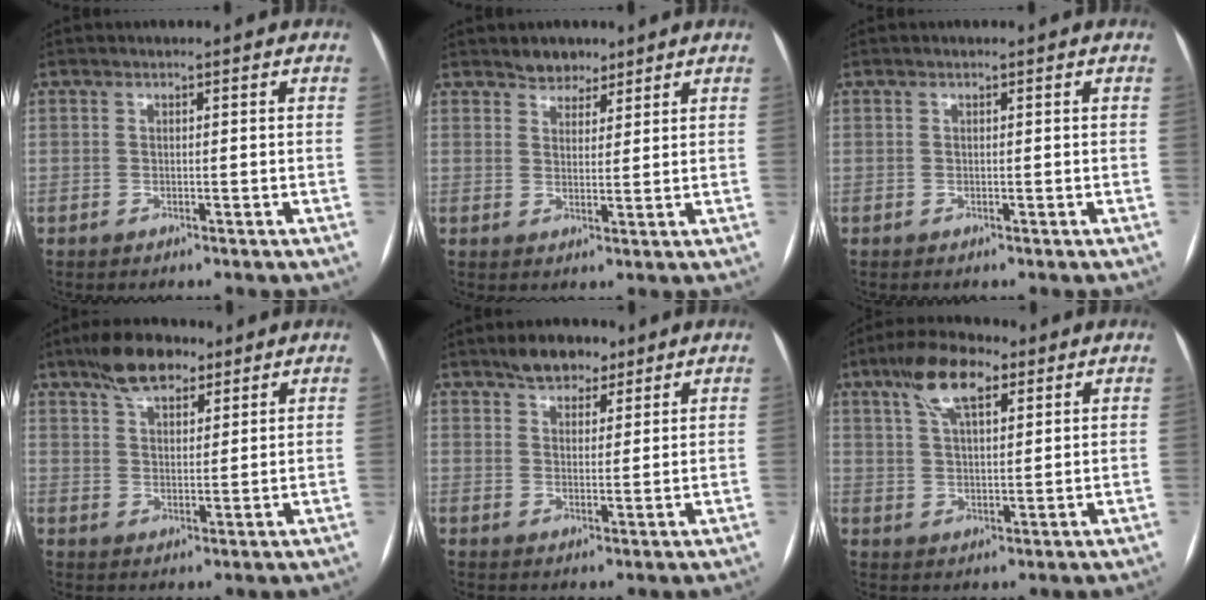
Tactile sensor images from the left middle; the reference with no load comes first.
{"total": 3.5, "force": [2.9, 1.9, 0.5], "torque": [-0.007, 0.003, 0.046]}
{"total": 0.0}
{"total": 7.9, "force": [5.7, 3.3, 4.4], "torque": [-0.082, 0.015, 0.101]}
{"total": 5.7, "force": [4.3, 2.9, 2.5], "torque": [-0.038, 0.010, 0.073]}
{"total": 9.2, "force": [5.2, 3.3, 6.8], "torque": [-0.135, 0.022, 0.095]}